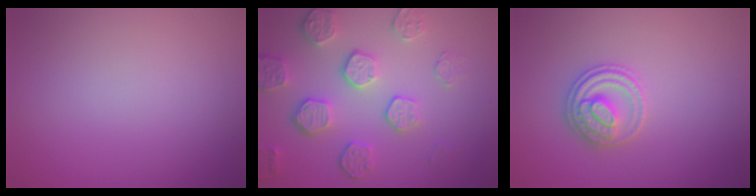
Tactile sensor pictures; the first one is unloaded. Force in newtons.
{"total": 5.4, "press": 4.2, "slide": 3.3}
{"total": 2.8, "press": 2.7, "slide": 0.5}